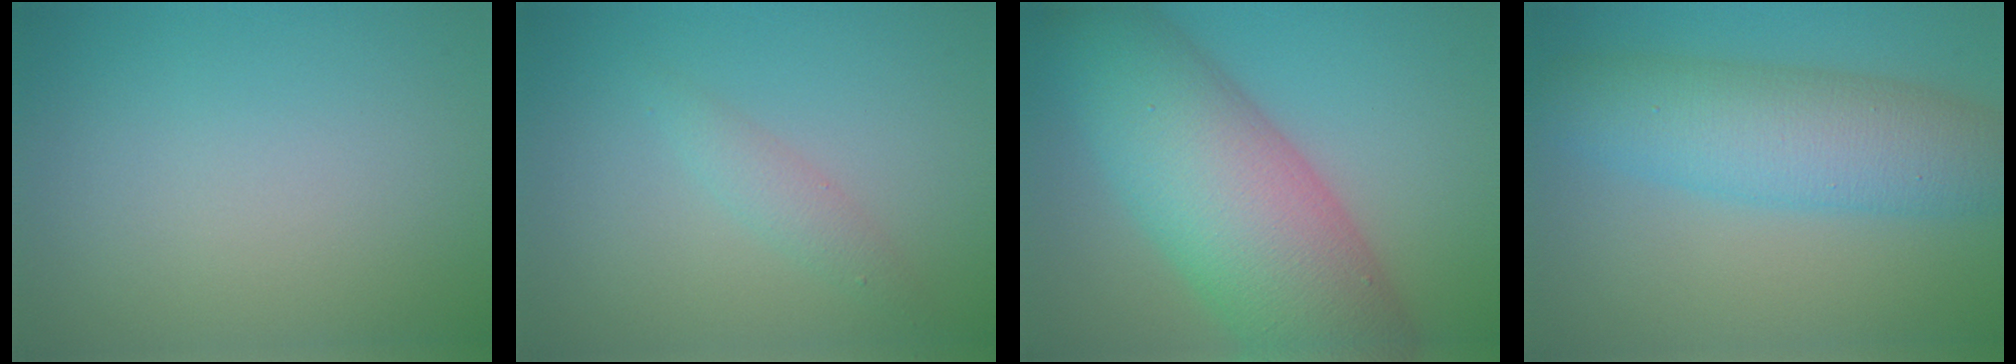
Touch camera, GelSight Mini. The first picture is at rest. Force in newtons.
{"total": 1.6, "press": 1.6, "slide": 0.1}
{"total": 13.6, "press": 13.6, "slide": 0.5}
{"total": 7.8, "press": 7.8, "slide": 0.1}